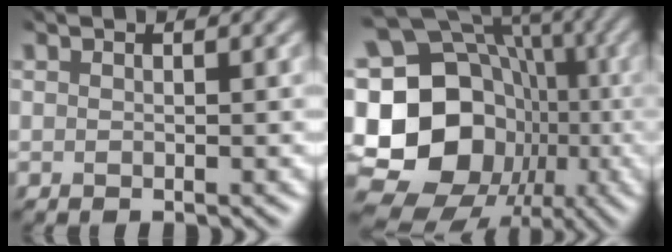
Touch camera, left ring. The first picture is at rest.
{"total": 20.8, "force": [-6.1, 18.3, 7.8], "torque": [-0.160, 0.010, -0.115]}